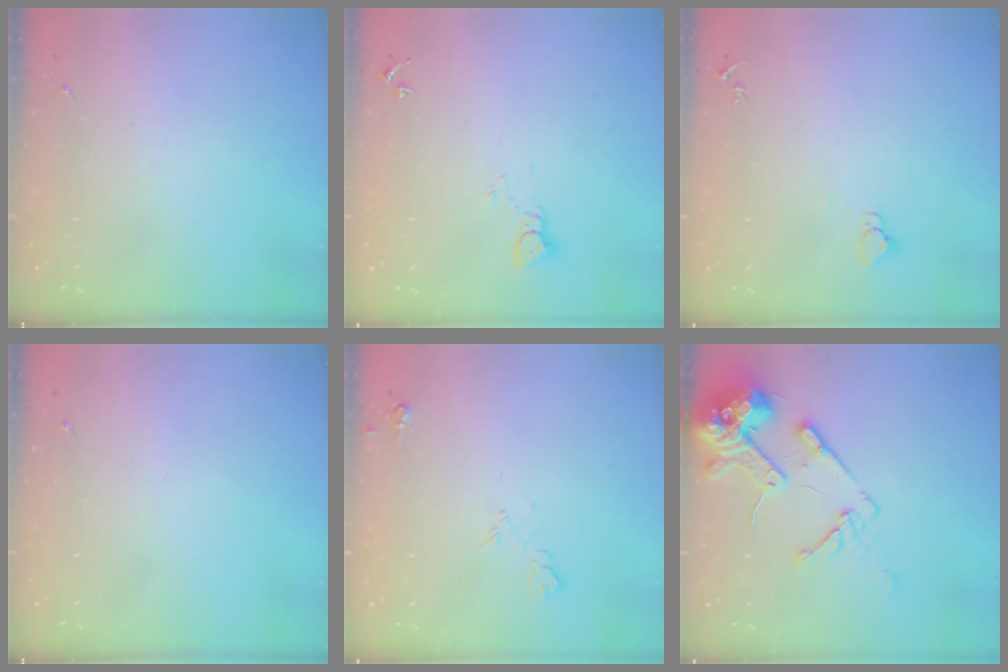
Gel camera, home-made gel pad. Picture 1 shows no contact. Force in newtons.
{"total": 3.1, "press": 3.1, "slide": 0.1}
{"total": 2.9, "press": 2.9, "slide": 0.1}
{"total": 0.0}
{"total": 6.4, "press": 6.3, "slide": 1.2}
{"total": 15.8, "press": 15.6, "slide": 2.0}